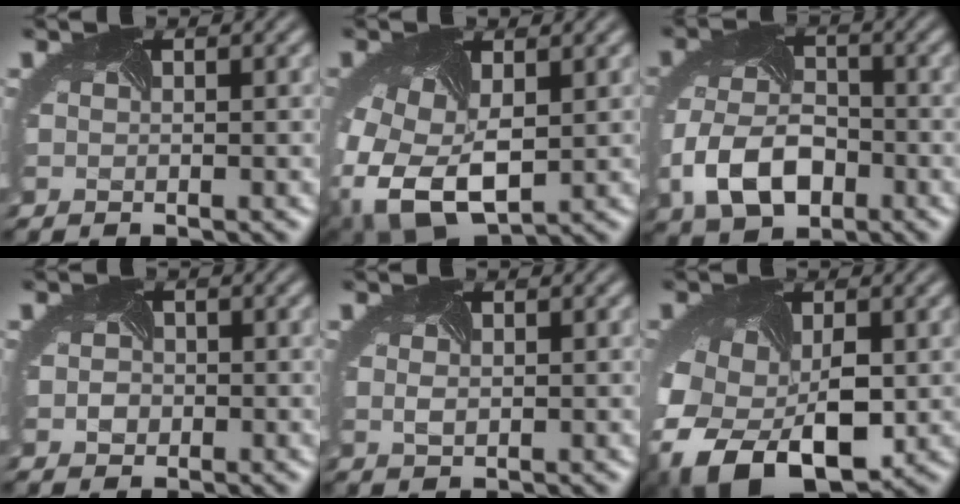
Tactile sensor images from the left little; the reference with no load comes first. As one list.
[{"total": 11.3, "force": [-2.7, 7.2, 8.3], "torque": [-0.206, -0.041, -0.029]}, {"total": 6.8, "force": [-2.8, 4.4, 4.4], "torque": [-0.100, -0.013, -0.050]}, {"total": 1.3, "force": [-0.3, 1.2, 0.3], "torque": [-0.006, -0.003, -0.008]}, {"total": 0.8, "force": [0.2, 0.6, 0.6], "torque": [-0.018, -0.004, 0.009]}, {"total": 12.7, "force": [-4.0, 8.3, 8.7], "torque": [-0.202, -0.046, -0.049]}]